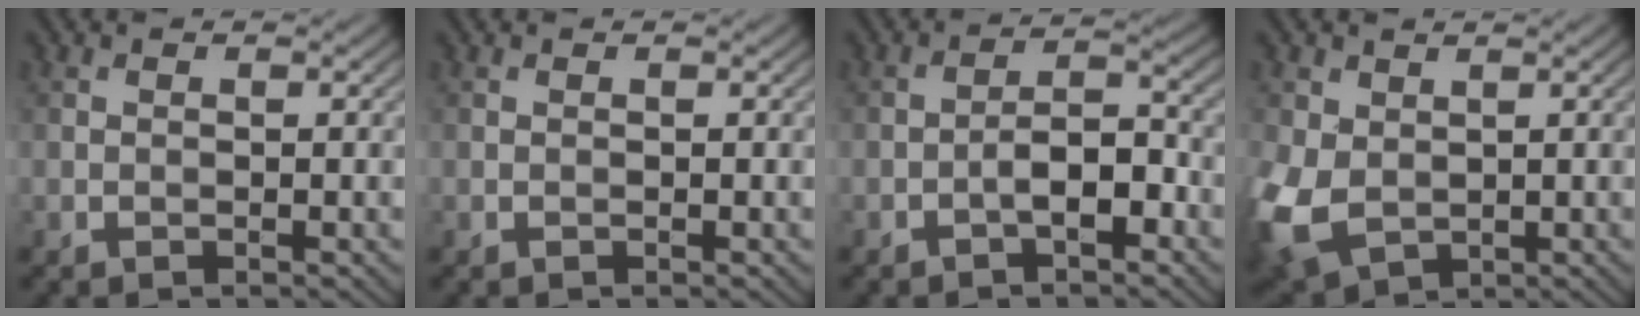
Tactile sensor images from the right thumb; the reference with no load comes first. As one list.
[{"total": 0.0}, {"total": 4.2, "force": [-2.0, 1.6, 3.3], "torque": [-0.052, 0.013, -0.040]}, {"total": 7.9, "force": [0.2, 6.0, 5.1], "torque": [-0.169, -0.017, 0.002]}]